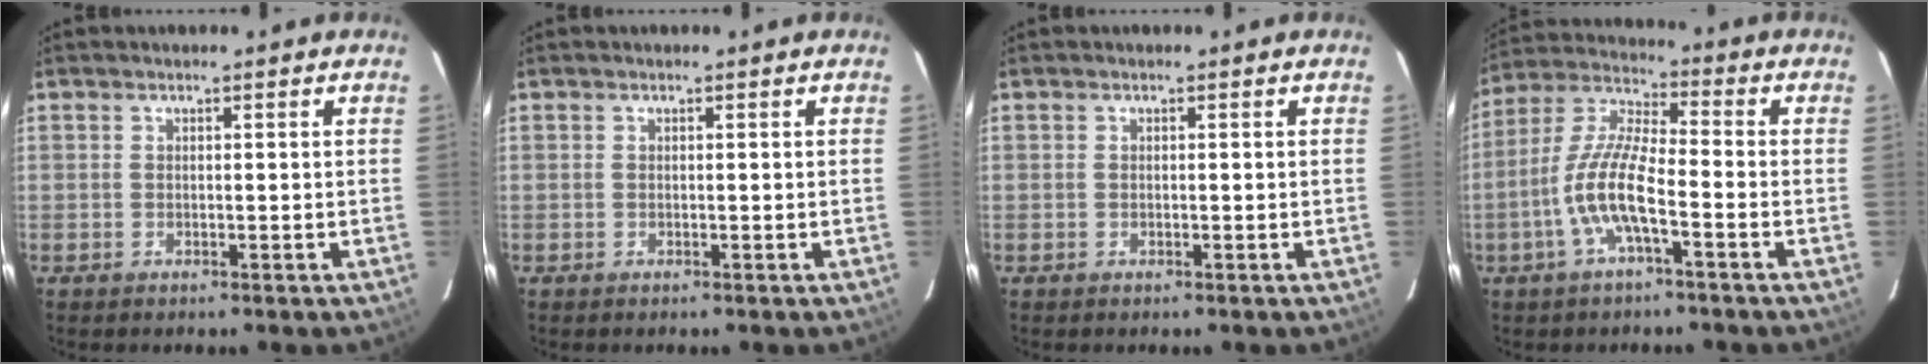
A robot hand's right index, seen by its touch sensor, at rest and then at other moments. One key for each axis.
{"total": 0.0}
{"total": 0.0}
{"total": 10.8, "fx": -4.0, "fy": 2.4, "fz": 9.7, "tx": -0.211, "ty": 0.002, "tz": -0.080}